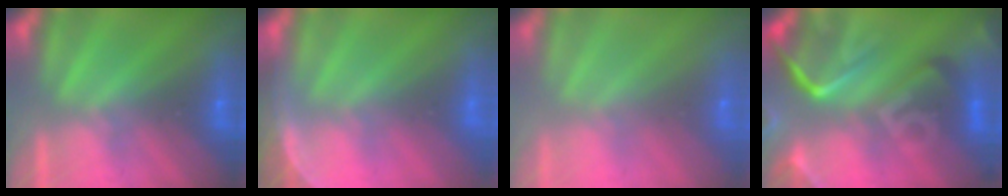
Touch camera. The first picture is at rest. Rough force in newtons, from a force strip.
{"total": 3.8}
{"total": 7.7}
{"total": 7.5}